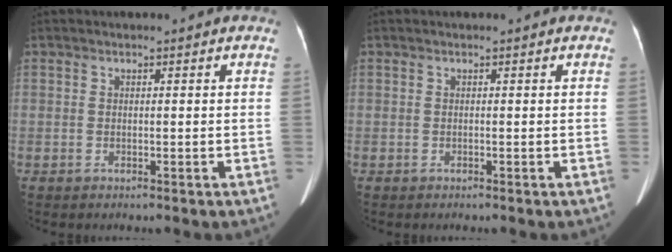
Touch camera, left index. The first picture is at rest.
{"total": 0.0}